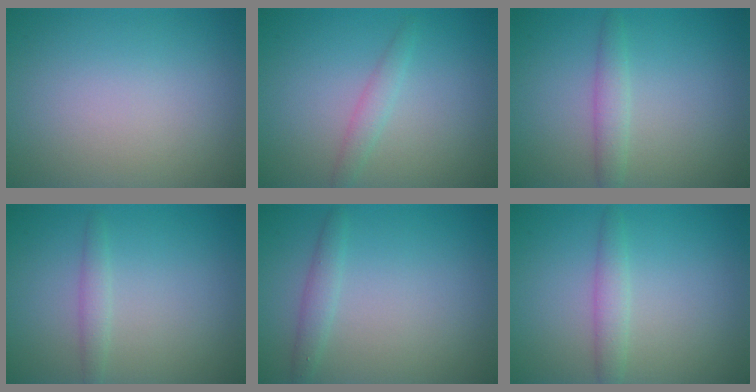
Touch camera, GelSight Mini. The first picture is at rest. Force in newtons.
{"total": 1.4, "press": 1.4, "slide": 0.1}
{"total": 1.8, "press": 1.8, "slide": 0.1}
{"total": 1.3, "press": 1.3, "slide": 0.1}
{"total": 1.5, "press": 1.5, "slide": 0.0}
{"total": 1.8, "press": 1.8, "slide": 0.1}